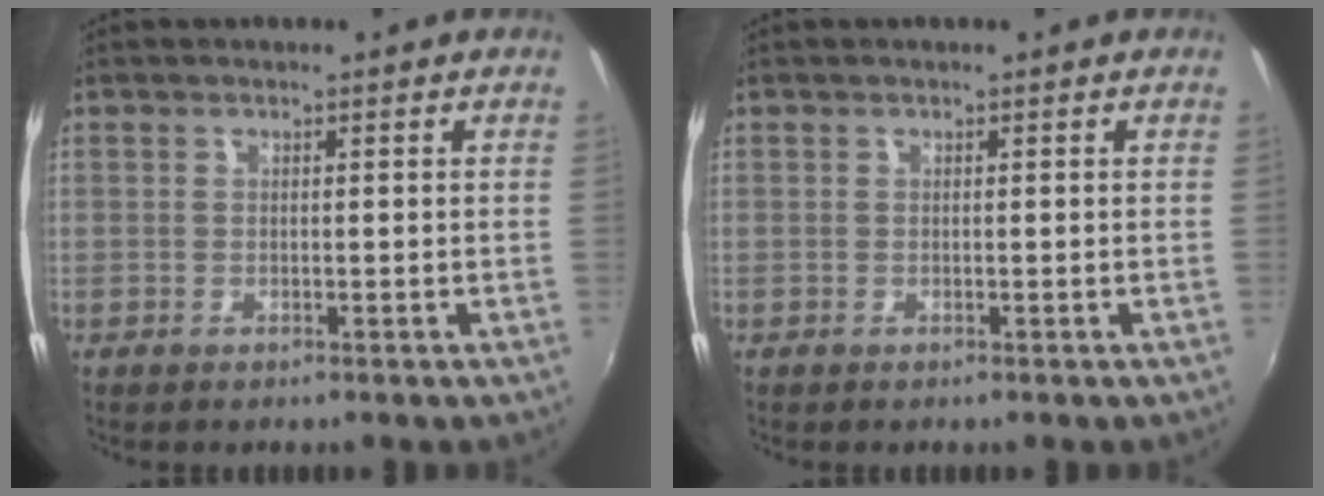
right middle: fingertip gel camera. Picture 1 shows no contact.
{"total": 0.0}